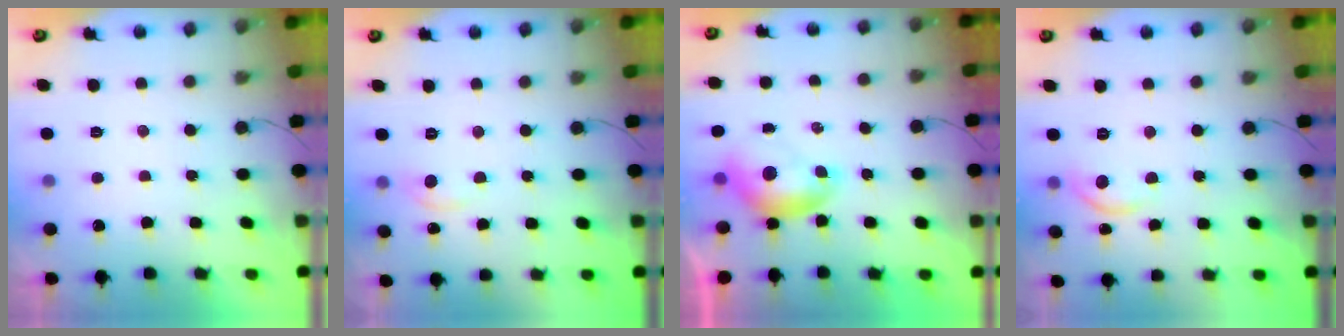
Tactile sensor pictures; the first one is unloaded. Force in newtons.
{"total": 3.6, "press": 3.6, "slide": 0.5}
{"total": 7.2, "press": 7.2, "slide": 0.7}
{"total": 7.0, "press": 7.0, "slide": 0.4}